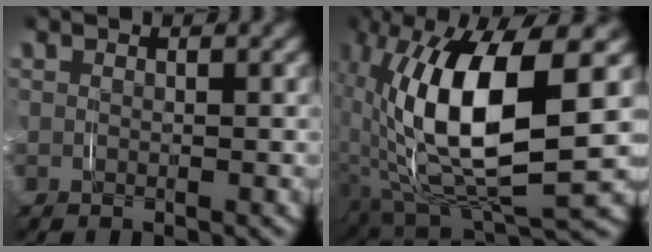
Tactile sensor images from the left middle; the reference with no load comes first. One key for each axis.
{"total": 15.1, "fx": 0.1, "fy": 7.0, "fz": 13.5, "tx": -0.273, "ty": -0.022, "tz": 0.023}